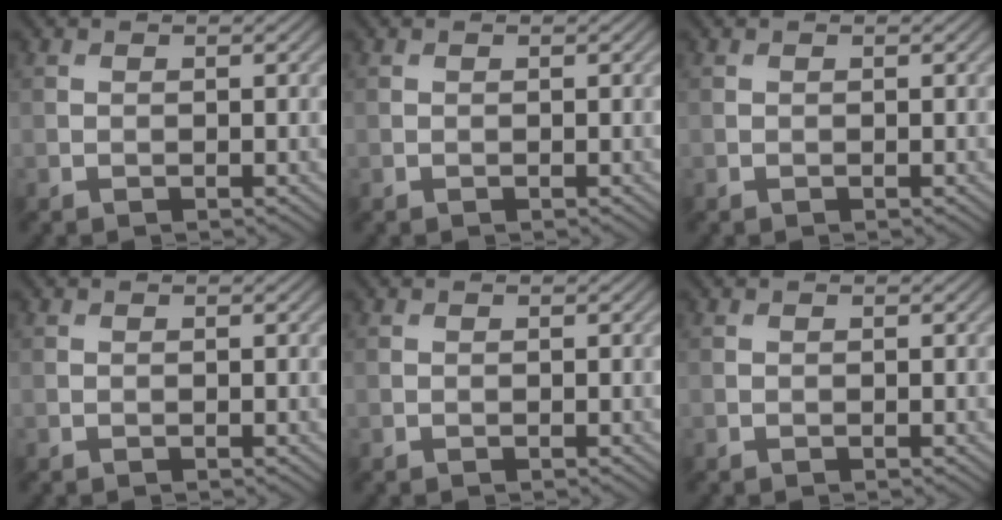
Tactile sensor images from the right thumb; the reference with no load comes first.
{"total": 0.0}
{"total": 0.0}
{"total": 0.0}
{"total": 0.0}
{"total": 0.0}